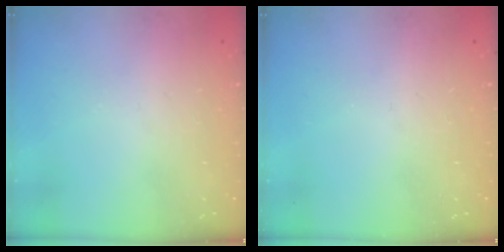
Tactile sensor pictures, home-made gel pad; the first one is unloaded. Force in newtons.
{"total": 0.0}